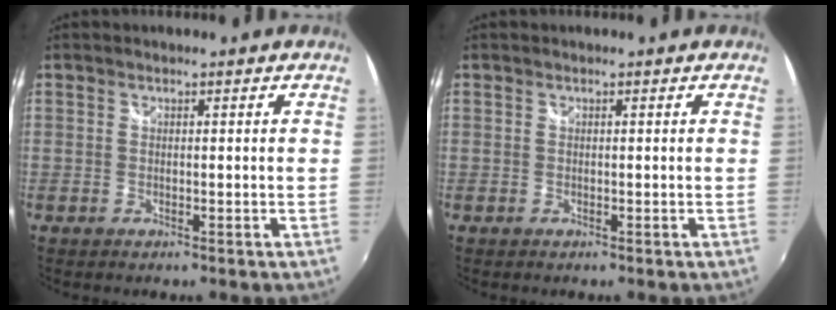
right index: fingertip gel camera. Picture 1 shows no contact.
{"total": 0.0}